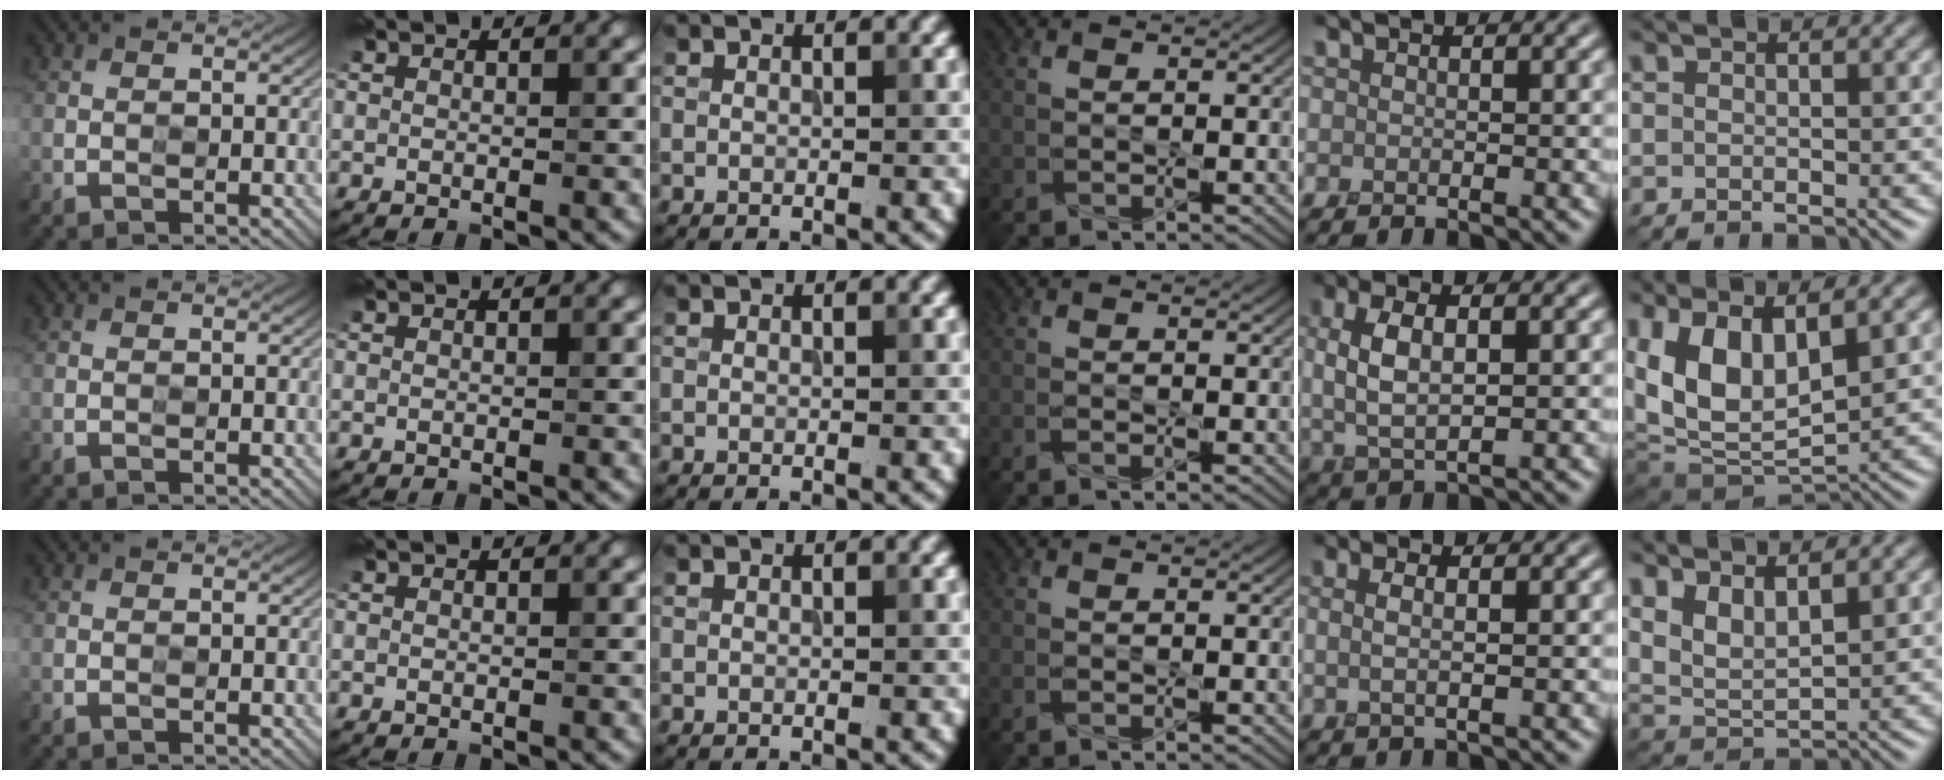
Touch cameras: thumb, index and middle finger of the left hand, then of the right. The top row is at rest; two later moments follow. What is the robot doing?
{"motion": "press", "object": "memory foam"}